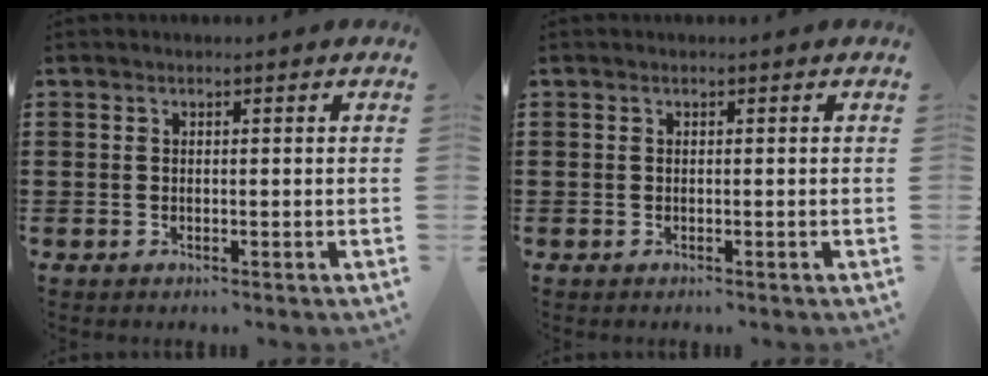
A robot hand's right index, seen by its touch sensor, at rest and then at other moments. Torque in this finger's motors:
{"motor_torque": [0.02, 0.16, 0.00, 0.01]}